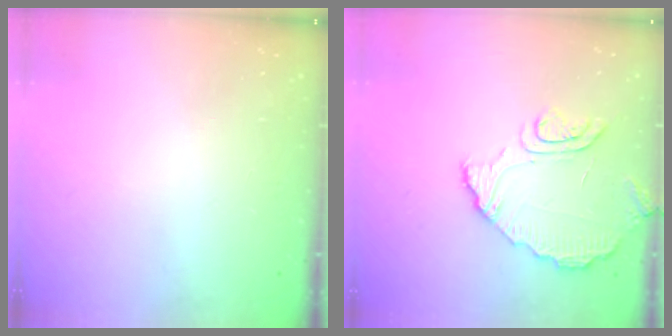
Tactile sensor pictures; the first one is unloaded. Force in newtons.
{"total": 9.0, "press": 9.0, "slide": 1.1}